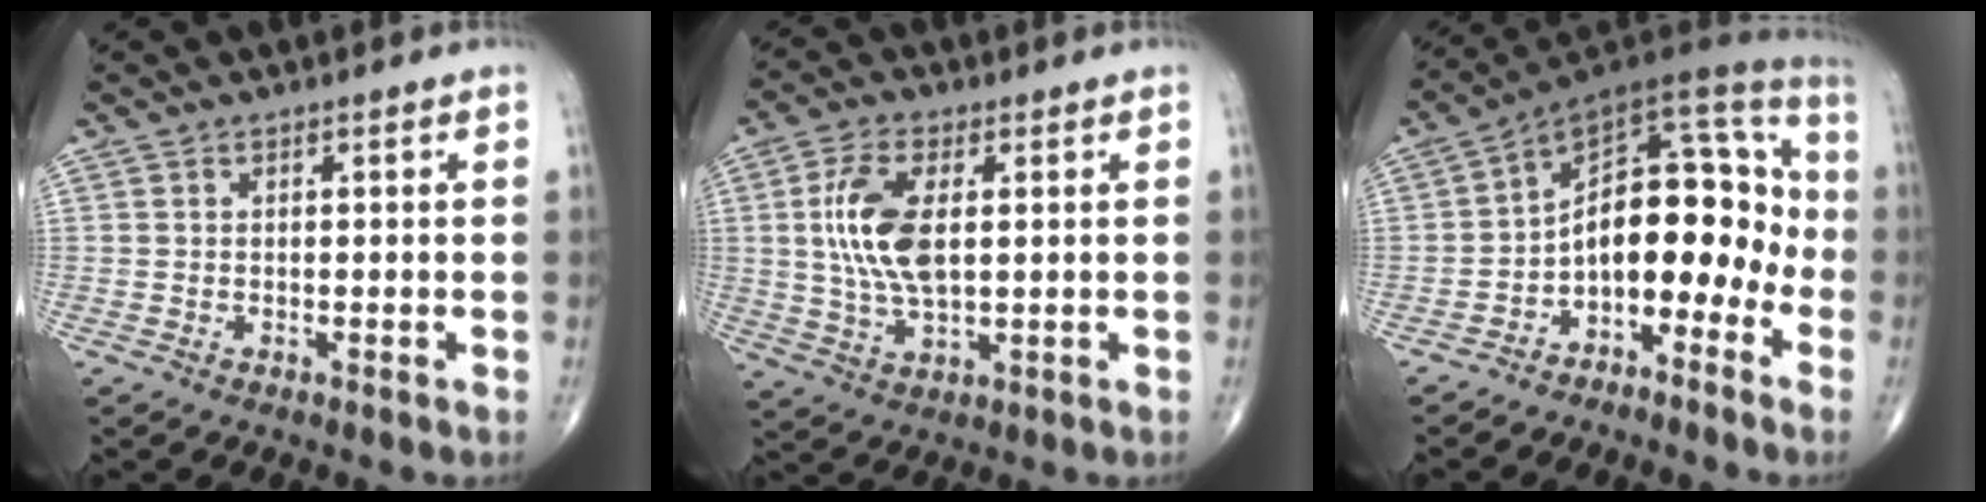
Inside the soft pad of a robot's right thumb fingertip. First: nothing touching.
{"total": 11.1, "force": [1.6, 5.3, 9.6], "torque": [-0.198, -0.002, 0.032]}
{"total": 15.2, "force": [-5.0, 9.0, 11.3], "torque": [-0.110, 0.107, -0.082]}